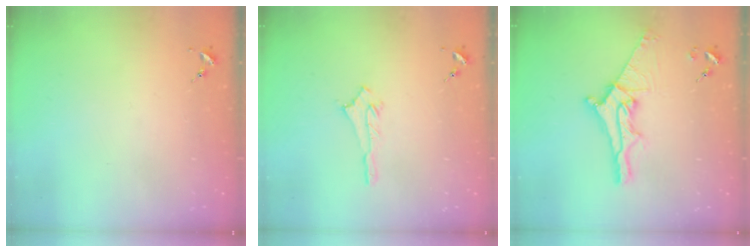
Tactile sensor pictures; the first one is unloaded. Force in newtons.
{"total": 2.7, "press": 2.7, "slide": 0.2}
{"total": 13.3, "press": 13.3, "slide": 1.1}